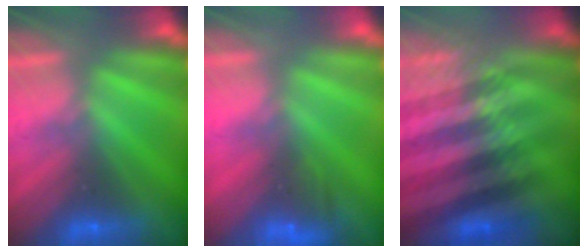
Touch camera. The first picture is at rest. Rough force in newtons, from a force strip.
{"total": 4.5}
{"total": 4.4}